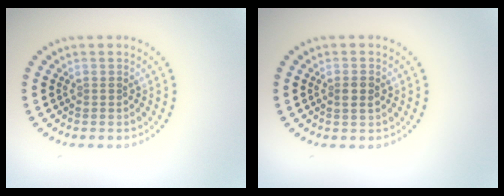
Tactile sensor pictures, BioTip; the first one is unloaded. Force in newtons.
{"total": 1.5, "press": 1.4, "slide": 0.4}